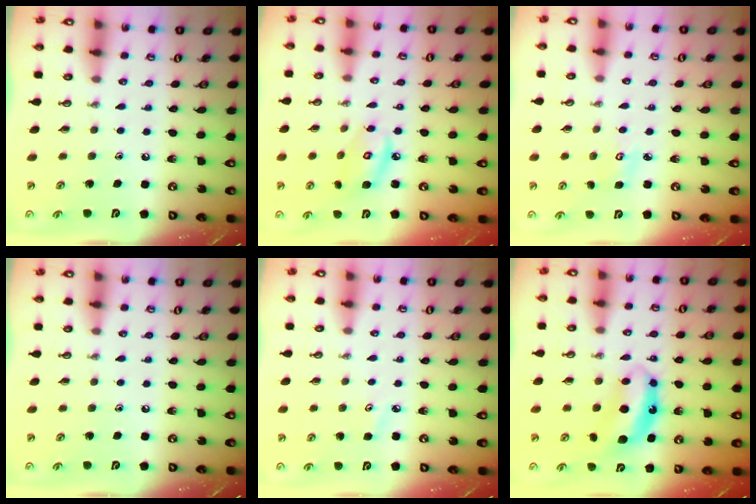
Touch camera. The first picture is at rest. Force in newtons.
{"total": 7.5, "press": 7.5, "slide": 0.5}
{"total": 4.2, "press": 4.1, "slide": 0.5}
{"total": 0.0}
{"total": 2.9, "press": 2.9, "slide": 0.3}
{"total": 7.5, "press": 7.5, "slide": 0.2}